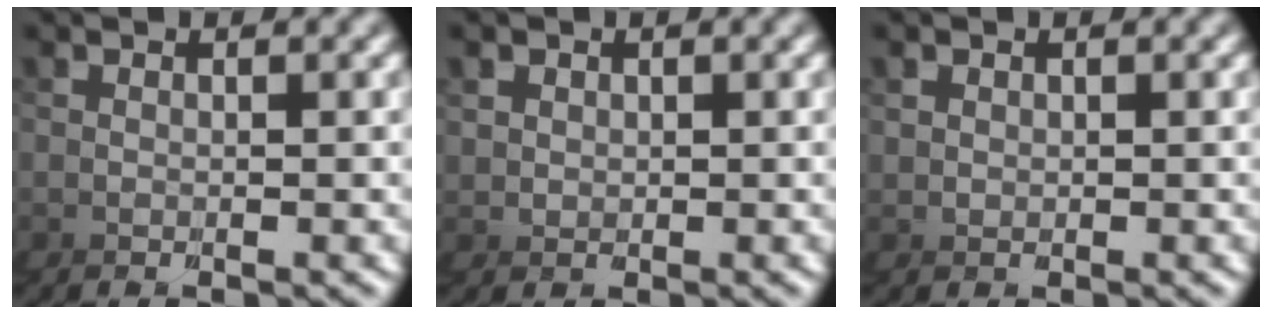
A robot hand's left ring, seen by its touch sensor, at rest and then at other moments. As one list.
[{"total": 2.9, "force": [1.0, 2.5, -0.9], "torque": [-0.001, -0.011, 0.017]}, {"total": 2.3, "force": [0.8, 2.2, -0.5], "torque": [-0.002, -0.009, 0.014]}]